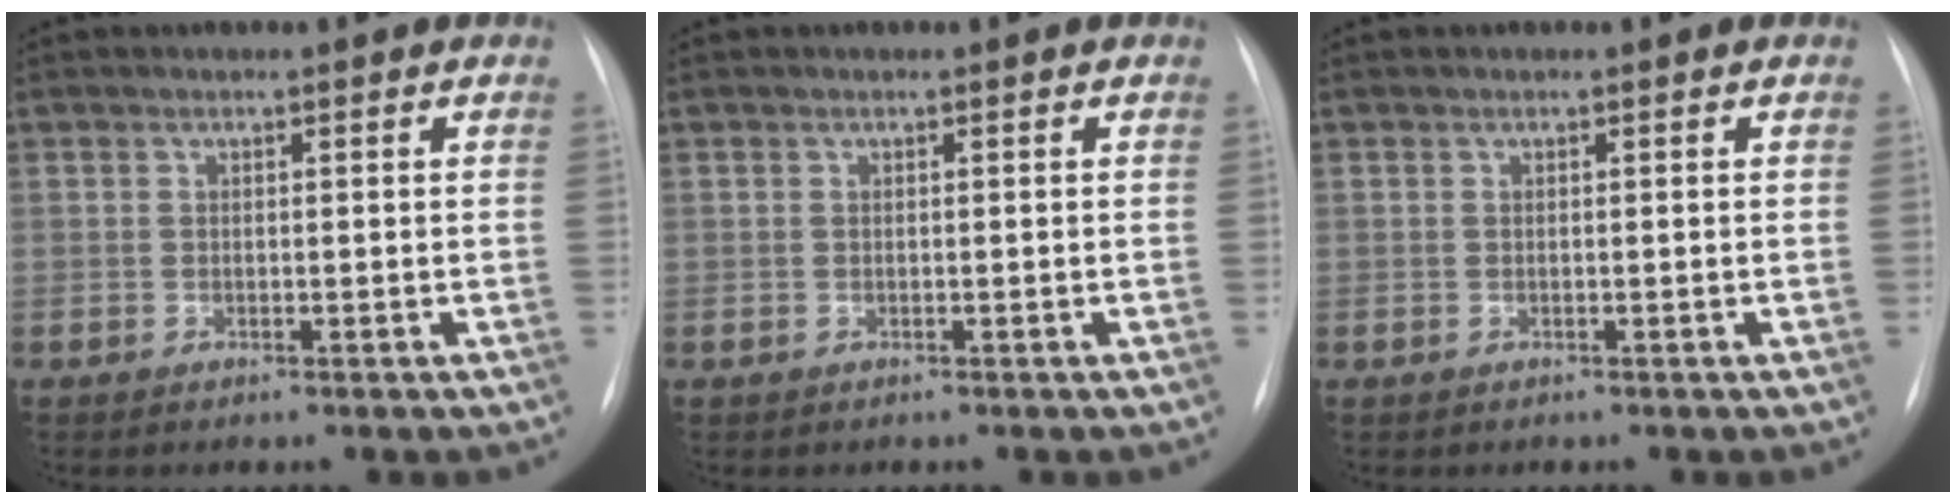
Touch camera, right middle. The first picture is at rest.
{"total": 0.0}
{"total": 0.0}